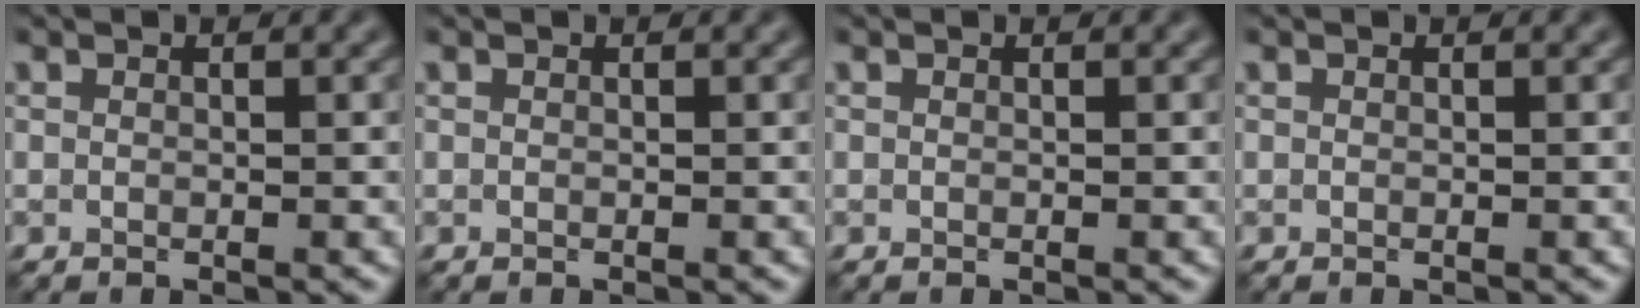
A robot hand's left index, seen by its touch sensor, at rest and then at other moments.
{"total": 0.0}
{"total": 0.0}
{"total": 0.0}